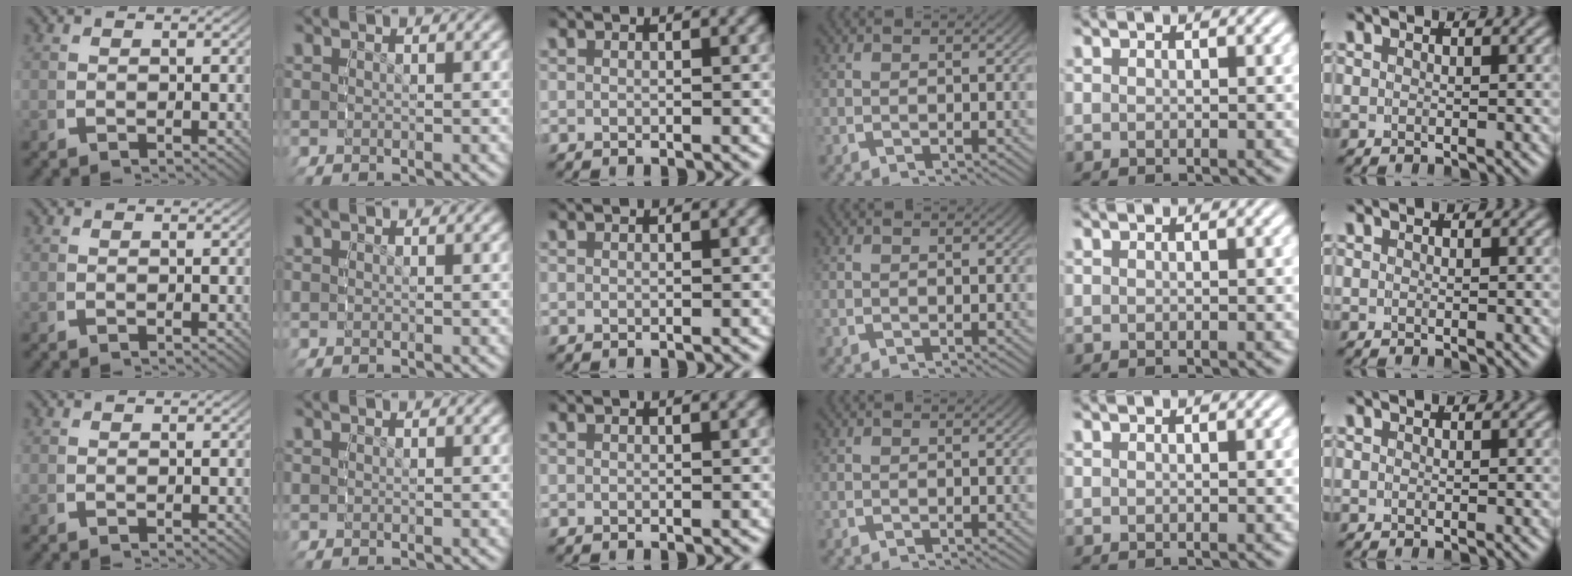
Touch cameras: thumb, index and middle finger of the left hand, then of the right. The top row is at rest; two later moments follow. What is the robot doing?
{"motion": "reach", "object": "pen bag"}